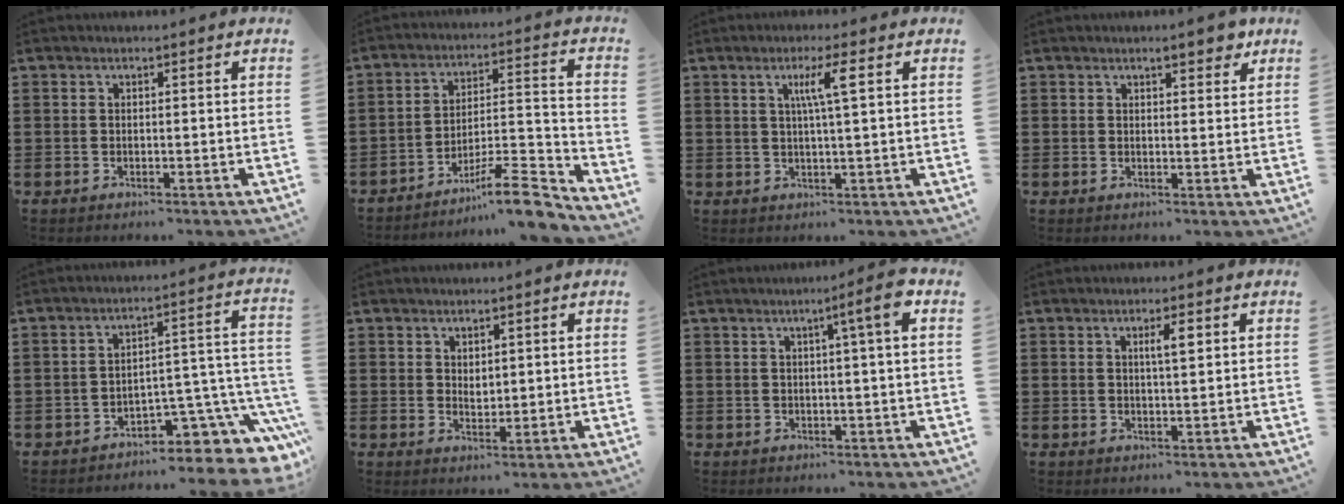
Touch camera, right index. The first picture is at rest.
{"total": 9.9, "force": [-8.0, 1.2, 5.7], "torque": [-0.079, 0.023, -0.151]}
{"total": 4.7, "force": [1.4, -0.1, 4.5], "torque": [-0.089, 0.001, 0.019]}
{"total": 3.6, "force": [2.6, 1.1, 2.3], "torque": [-0.026, -0.002, 0.040]}
{"total": 7.3, "force": [-4.7, 3.2, 4.5], "torque": [-0.063, -0.006, -0.085]}
{"total": 1.7, "force": [1.3, 1.0, 0.6], "torque": [-0.015, 0.006, 0.024]}
{"total": 5.2, "force": [1.7, -0.3, 4.9], "torque": [-0.081, -0.009, 0.020]}
{"total": 2.9, "force": [1.1, 0.5, 2.7], "torque": [-0.045, 0.003, 0.013]}